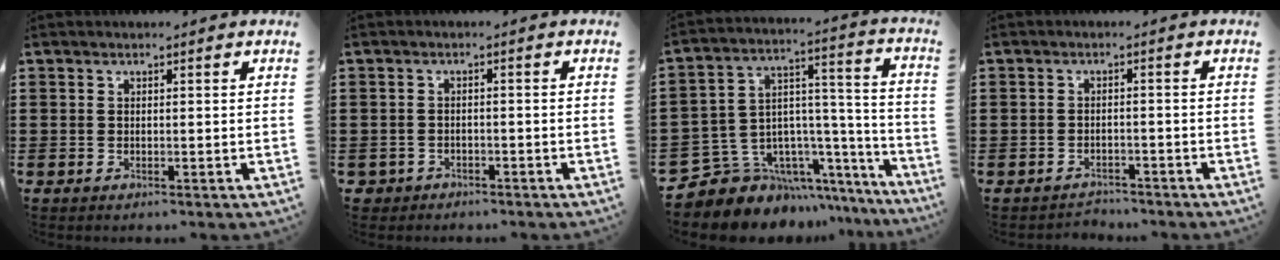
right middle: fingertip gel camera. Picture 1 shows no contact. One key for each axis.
{"total": 1.9, "fx": -1.6, "fy": 1.0, "fz": -0.2, "tx": -0.005, "ty": 0.001, "tz": -0.038}
{"total": 8.0, "fx": -6.1, "fy": 5.1, "fz": 0.9, "tx": -0.048, "ty": -0.009, "tz": -0.113}
{"total": 2.3, "fx": -2.1, "fy": 0.6, "fz": -0.4, "tx": -0.001, "ty": 0.002, "tz": -0.051}